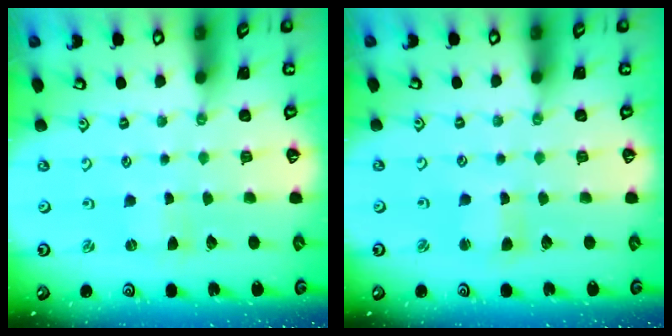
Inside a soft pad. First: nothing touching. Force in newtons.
{"total": 2.4, "press": 2.4, "slide": 0.3}